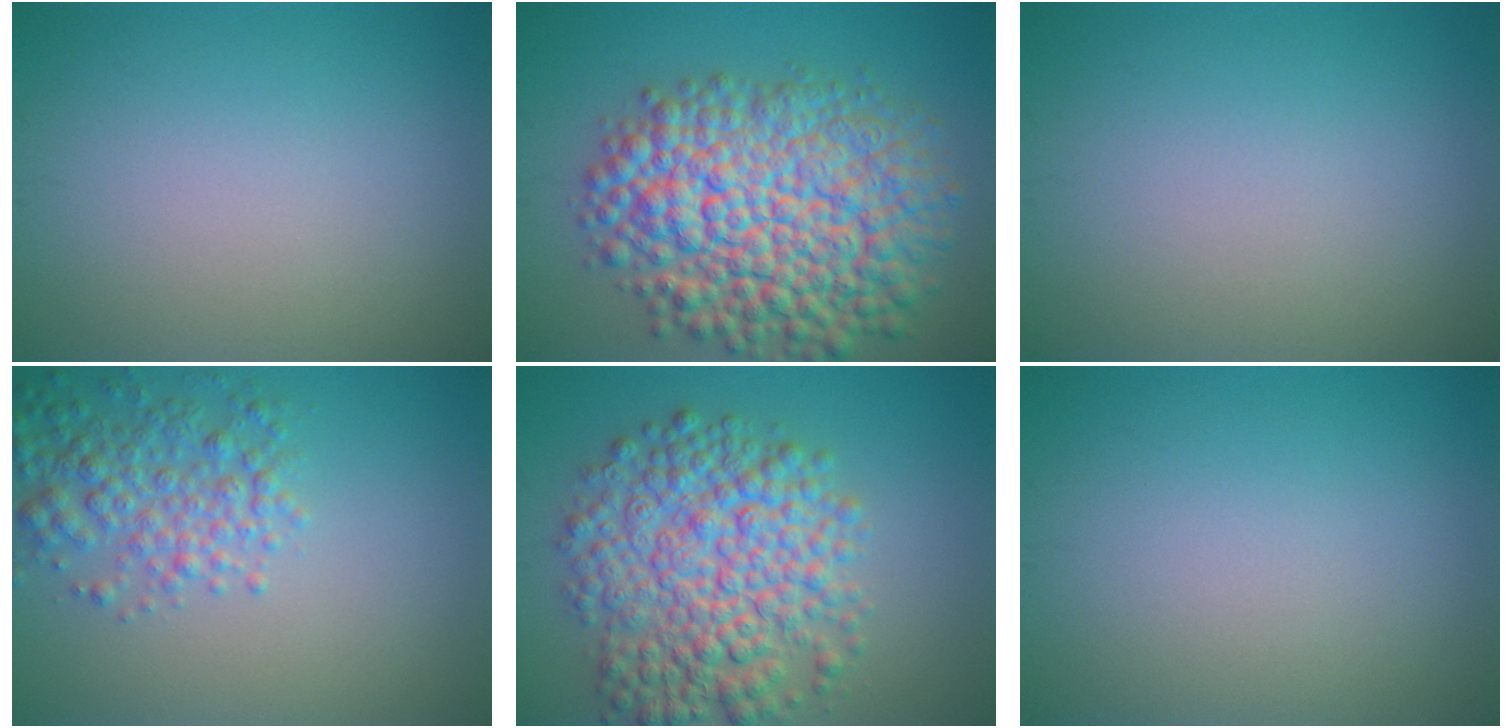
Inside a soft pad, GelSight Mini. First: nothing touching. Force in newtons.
{"total": 12.8, "press": 12.8, "slide": 0.4}
{"total": 0.0}
{"total": 4.1, "press": 4.1, "slide": 0.1}
{"total": 8.9, "press": 8.9, "slide": 0.2}
{"total": 0.0}